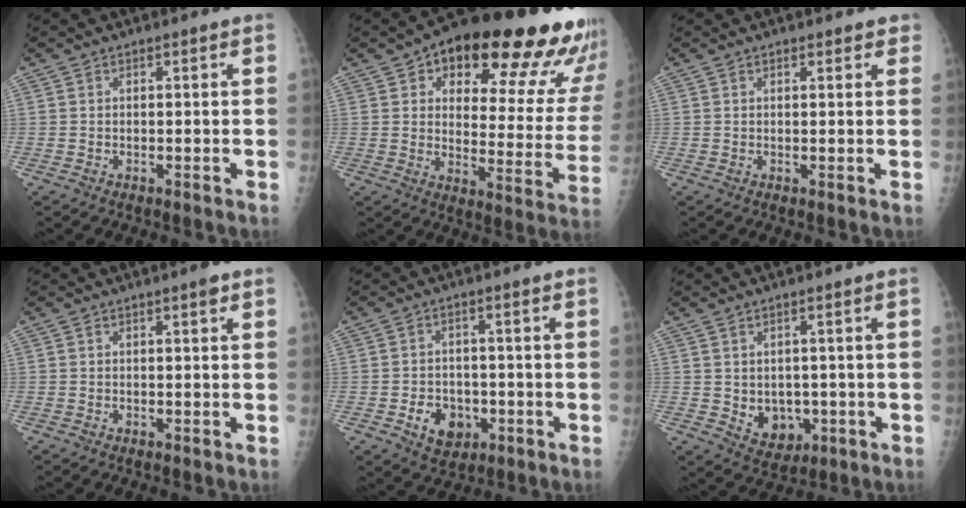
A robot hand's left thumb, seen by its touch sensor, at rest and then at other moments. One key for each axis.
{"total": 26.2, "fx": 15.9, "fy": 9.5, "fz": 18.6, "tx": -0.204, "ty": -0.049, "tz": 0.210}
{"total": 1.7, "fx": 1.3, "fy": 0.8, "fz": 0.8, "tx": 0.004, "ty": -0.003, "tz": 0.010}
{"total": 1.0, "fx": 0.5, "fy": 0.2, "fz": 0.8, "tx": -0.012, "ty": 0.000, "tz": 0.006}
{"total": 6.9, "fx": -2.3, "fy": 5.4, "fz": 3.6, "tx": -0.032, "ty": 0.010, "tz": -0.030}
{"total": 6.1, "fx": -0.7, "fy": 5.0, "fz": 3.5, "tx": -0.026, "ty": -0.005, "tz": 0.008}